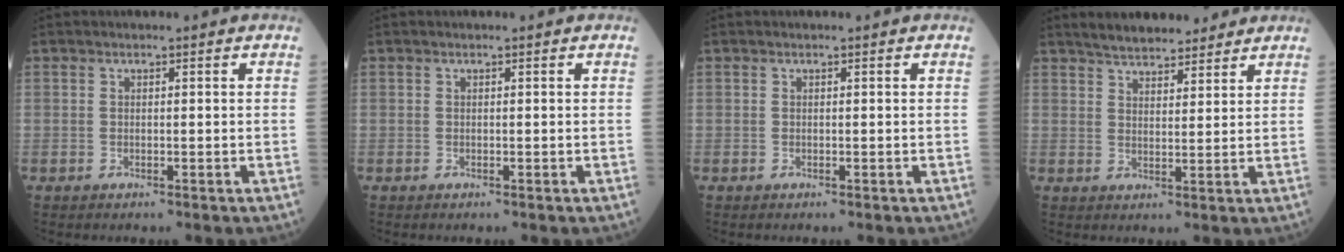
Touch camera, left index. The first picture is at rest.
{"total": 0.0}
{"total": 0.0}
{"total": 8.6, "force": [7.6, 2.5, 3.2], "torque": [-0.044, 0.017, 0.118]}